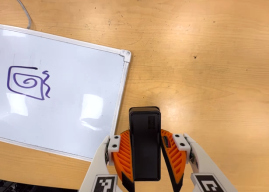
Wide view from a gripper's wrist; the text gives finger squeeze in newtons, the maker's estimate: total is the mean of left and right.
{"total": 6.1, "left": 4.8, "right": 7.5}